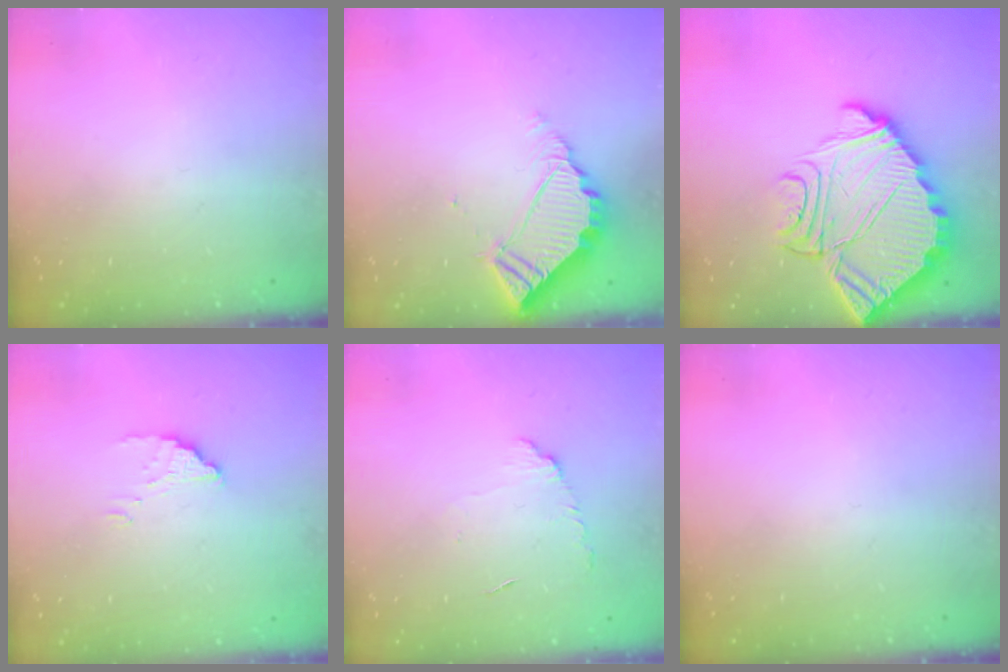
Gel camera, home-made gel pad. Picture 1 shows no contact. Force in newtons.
{"total": 5.5, "press": 5.5, "slide": 0.4}
{"total": 14.4, "press": 14.3, "slide": 1.1}
{"total": 2.0, "press": 2.0, "slide": 0.1}
{"total": 5.0, "press": 5.0, "slide": 0.3}
{"total": 0.0}